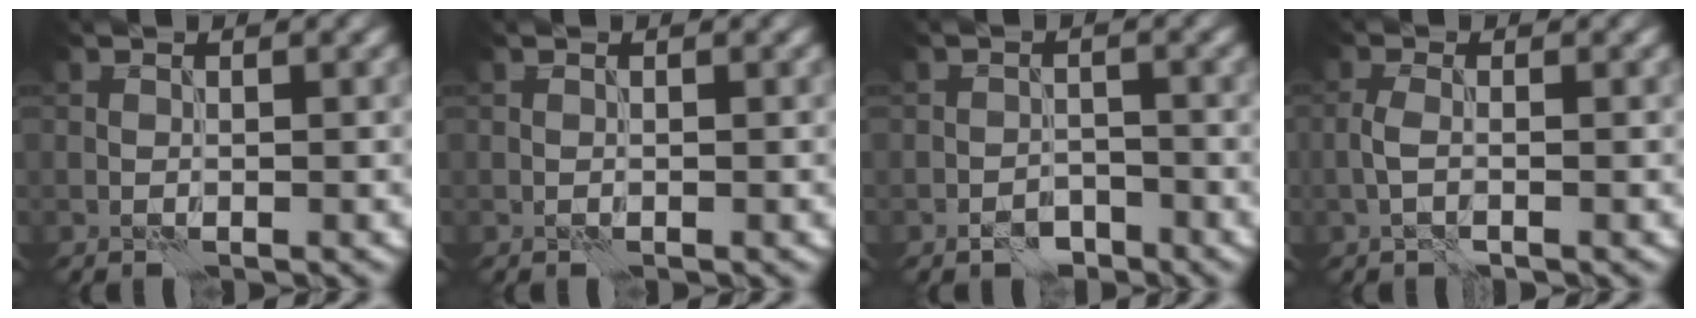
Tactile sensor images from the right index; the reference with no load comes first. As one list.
[{"total": 0.0}, {"total": 2.0, "force": [-1.5, 1.1, 0.8], "torque": [-0.008, 0.006, -0.027]}, {"total": 1.5, "force": [-0.4, 0.6, 1.4], "torque": [-0.033, 0.002, -0.012]}]